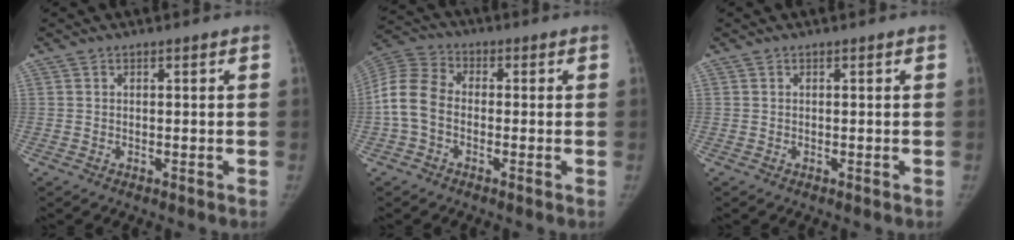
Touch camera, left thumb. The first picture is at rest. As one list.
[{"total": 8.7, "force": [-1.6, 6.2, 5.9], "torque": [-0.118, 0.022, -0.049]}, {"total": 0.0}]